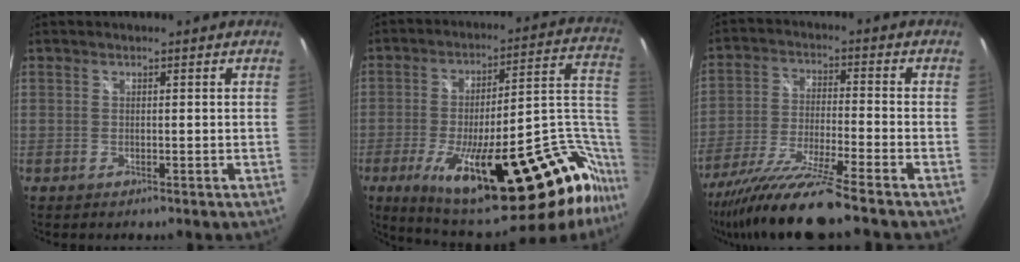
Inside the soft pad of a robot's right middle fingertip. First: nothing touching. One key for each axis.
{"total": 34.3, "fx": -16.3, "fy": 10.9, "fz": 28.2, "tx": -0.405, "ty": 0.002, "tz": -0.227}
{"total": 13.7, "fx": -11.5, "fy": -1.2, "fz": 7.4, "tx": -0.150, "ty": -0.029, "tz": -0.210}